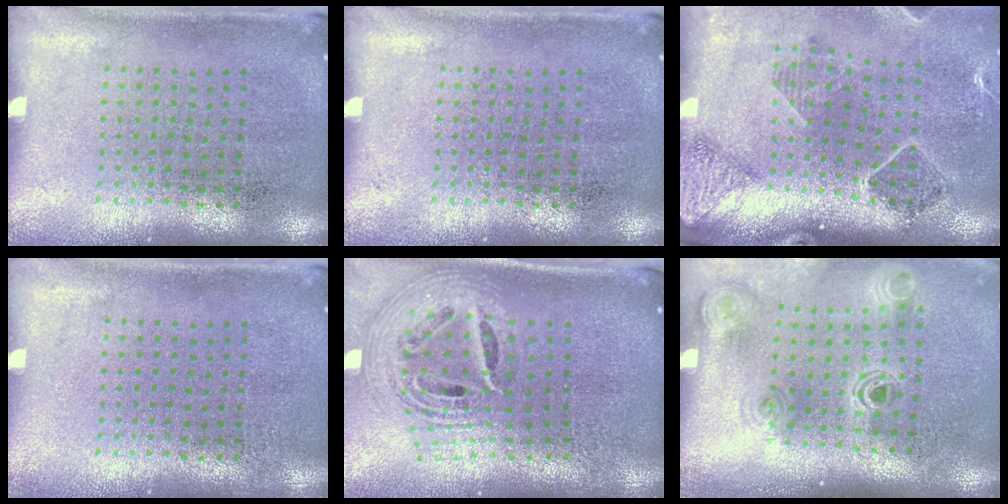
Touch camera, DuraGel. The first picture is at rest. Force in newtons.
{"total": 0.0}
{"total": 1.7, "press": 1.6, "slide": 0.4}
{"total": 0.0}
{"total": 2.7, "press": 1.8, "slide": 1.9}
{"total": 1.3, "press": 1.2, "slide": 0.5}